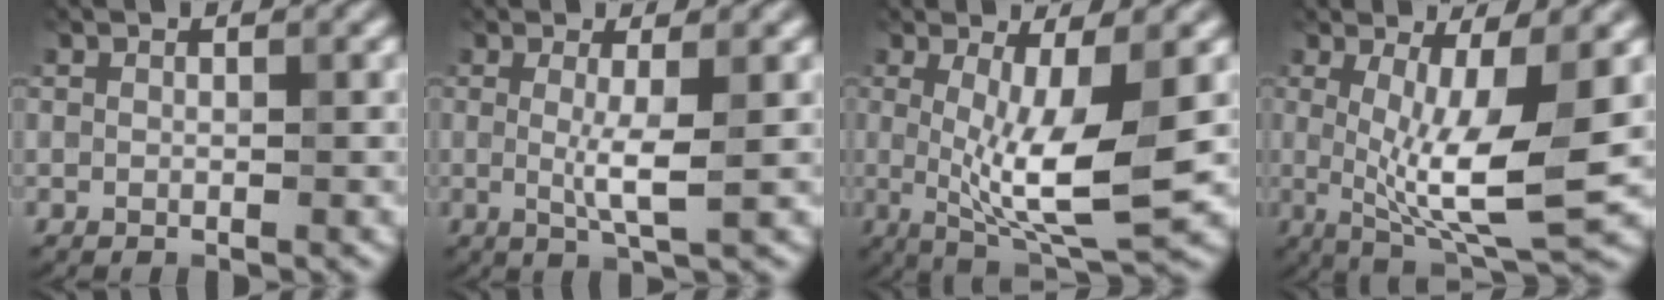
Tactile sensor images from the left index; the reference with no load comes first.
{"total": 2.9, "force": [0.2, 0.4, 2.9], "torque": [-0.053, -0.009, 0.001]}
{"total": 8.1, "force": [-0.2, 2.0, 7.9], "torque": [-0.136, -0.018, 0.001]}
{"total": 8.9, "force": [-0.2, 2.3, 8.6], "torque": [-0.148, -0.015, 0.000]}